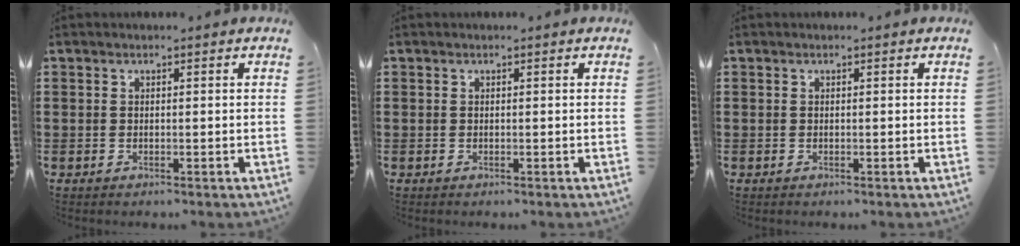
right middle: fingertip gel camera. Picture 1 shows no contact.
{"total": 0.0}
{"total": 0.0}